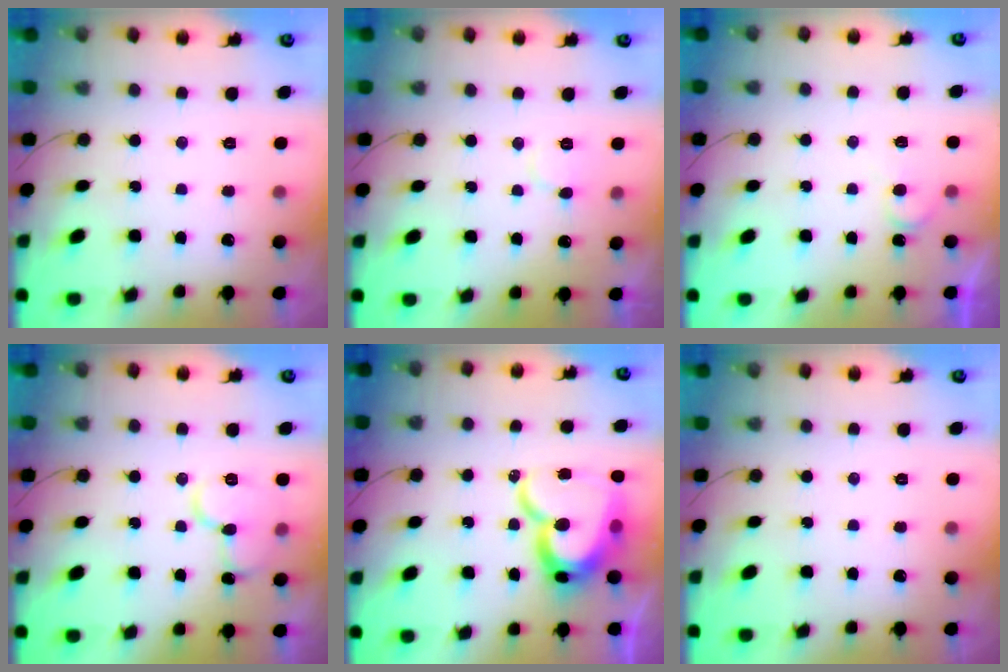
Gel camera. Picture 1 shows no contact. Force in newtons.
{"total": 6.2, "press": 6.2, "slide": 0.4}
{"total": 4.4, "press": 4.3, "slide": 0.3}
{"total": 10.8, "press": 10.7, "slide": 1.3}
{"total": 19.1, "press": 19.0, "slide": 2.1}
{"total": 0.0}